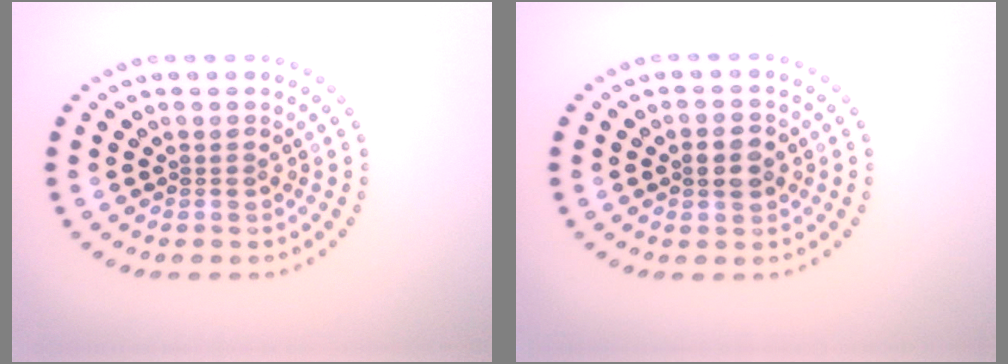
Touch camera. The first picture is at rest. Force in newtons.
{"total": 2.8, "press": 2.8, "slide": 0.1}